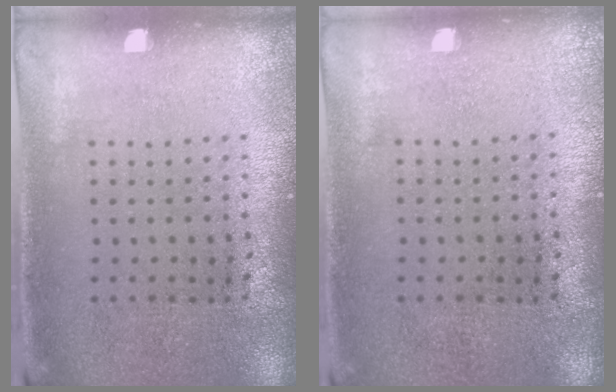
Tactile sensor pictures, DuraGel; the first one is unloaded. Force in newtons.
{"total": 0.0}